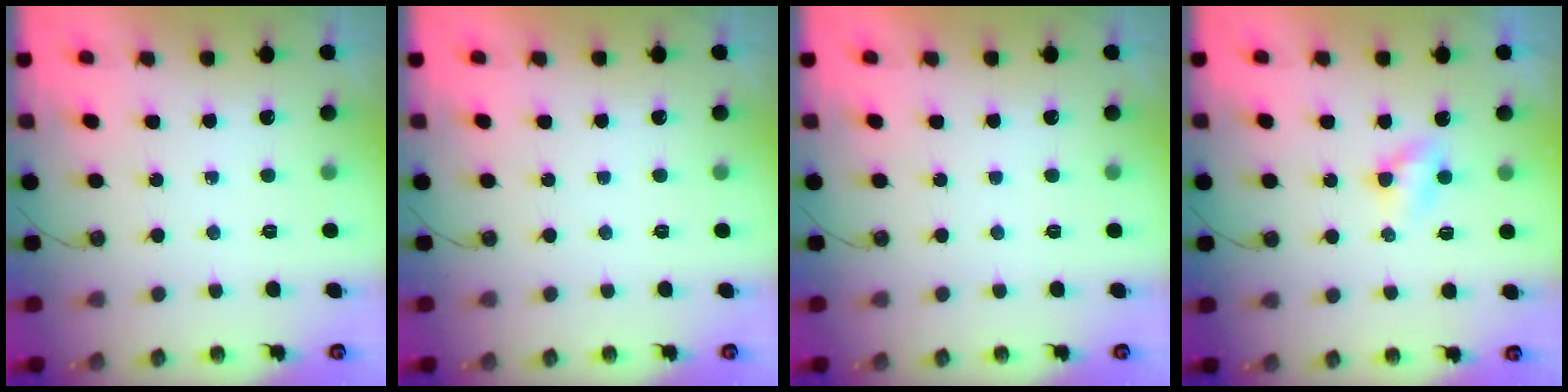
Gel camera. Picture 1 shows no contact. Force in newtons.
{"total": 0.0}
{"total": 0.0}
{"total": 3.0, "press": 3.0, "slide": 0.3}